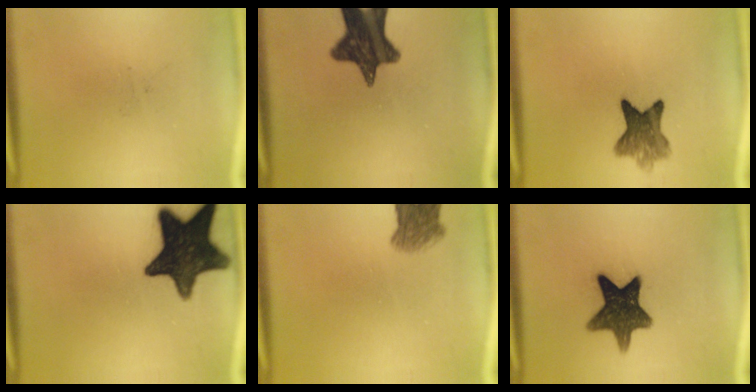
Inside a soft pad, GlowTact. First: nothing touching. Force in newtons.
{"total": 13.1}
{"total": 7.0}
{"total": 17.3}
{"total": 4.5}
{"total": 12.2}